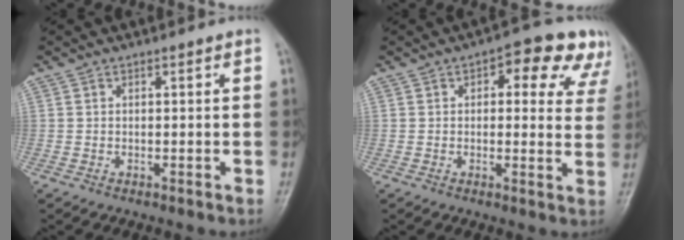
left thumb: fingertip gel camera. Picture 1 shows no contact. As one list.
[{"total": 12.6, "force": [6.4, 6.4, 8.7], "torque": [-0.047, -0.011, 0.061]}]